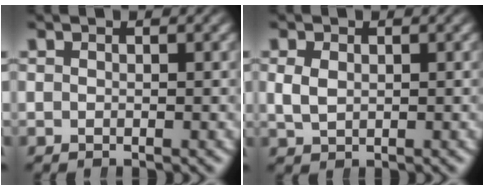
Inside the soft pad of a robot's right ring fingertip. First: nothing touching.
{"total": 2.7, "force": [0.4, 2.2, 1.5], "torque": [-0.037, -0.006, 0.014]}